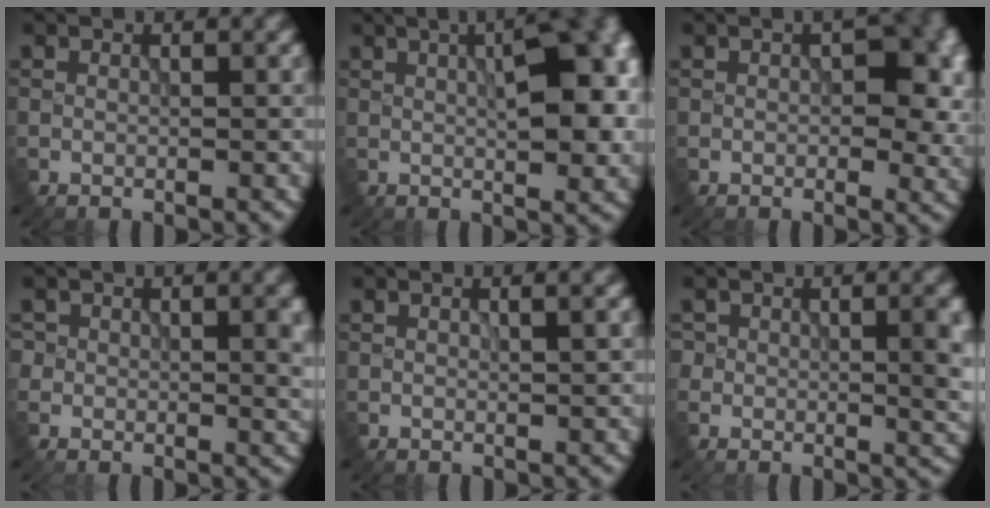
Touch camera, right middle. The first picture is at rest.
{"total": 10.6, "force": [1.7, 4.3, 9.6], "torque": [-0.086, 0.030, 0.011]}
{"total": 6.7, "force": [0.7, 3.7, 5.5], "torque": [-0.060, 0.000, 0.009]}
{"total": 3.2, "force": [0.6, 2.1, 2.3], "torque": [-0.026, -0.005, 0.006]}
{"total": 0.8, "force": [0.4, -0.1, 0.7], "torque": [-0.012, 0.004, 0.004]}
{"total": 3.8, "force": [0.5, 2.1, 3.1], "torque": [-0.035, -0.004, 0.007]}